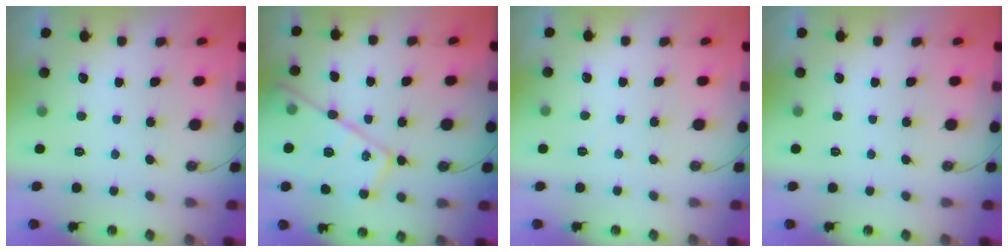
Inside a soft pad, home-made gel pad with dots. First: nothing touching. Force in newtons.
{"total": 19.5, "press": 19.5, "slide": 0.9}
{"total": 3.0, "press": 3.0, "slide": 0.5}
{"total": 0.0}